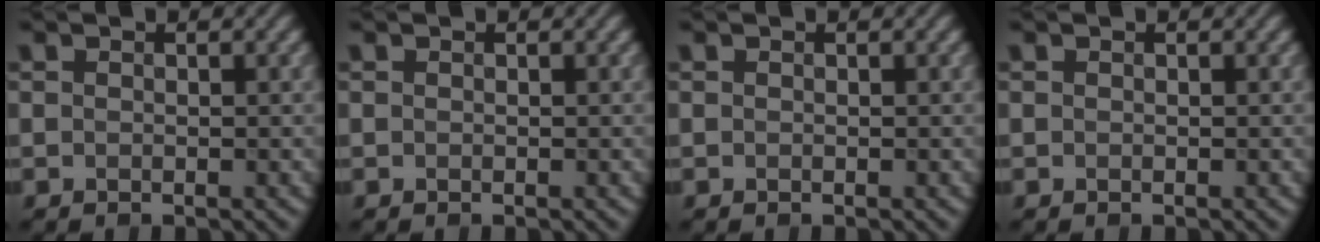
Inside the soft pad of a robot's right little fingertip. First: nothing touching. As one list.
[{"total": 0.0}, {"total": 0.0}, {"total": 0.0}]